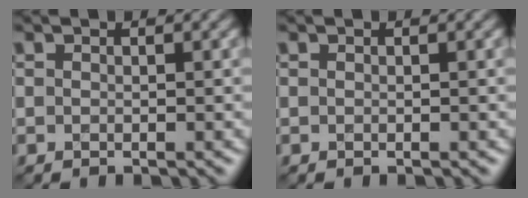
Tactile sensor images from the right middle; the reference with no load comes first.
{"total": 0.0}